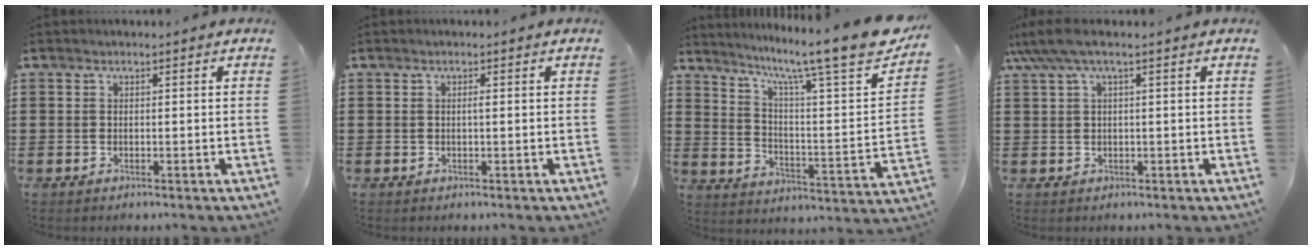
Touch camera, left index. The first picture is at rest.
{"total": 0.7, "force": [0.0, 0.0, 0.7], "torque": [-0.012, -0.003, 0.000]}
{"total": 11.4, "force": [9.0, 0.2, 6.9], "torque": [-0.133, -0.074, 0.136]}
{"total": 3.4, "force": [1.0, 0.7, 3.2], "torque": [-0.076, -0.003, 0.013]}